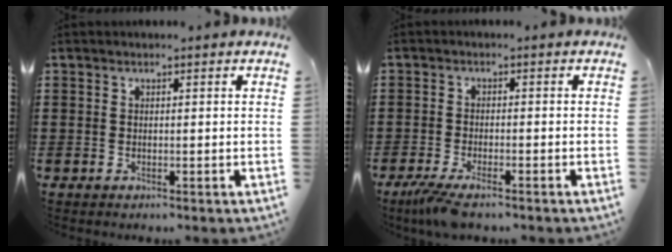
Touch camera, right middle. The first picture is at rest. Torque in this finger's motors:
{"motor_torque": [1.20, 0.30, 0.51, 0.18]}